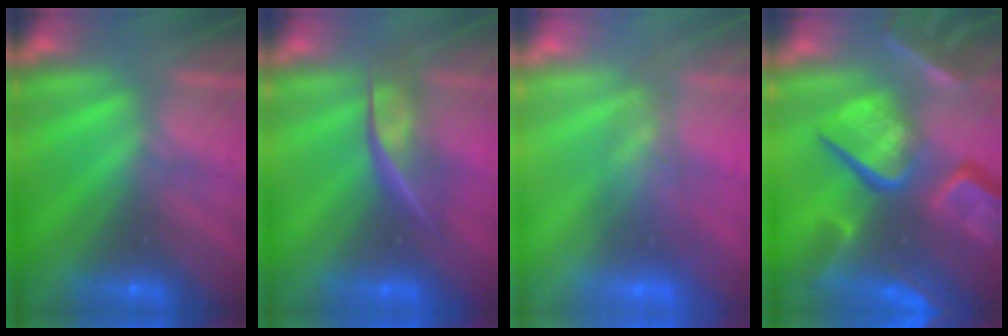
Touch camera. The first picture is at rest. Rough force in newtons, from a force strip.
{"total": 2.4}
{"total": 2.5}
{"total": 8.1}